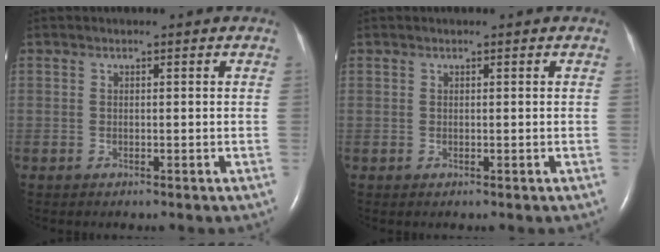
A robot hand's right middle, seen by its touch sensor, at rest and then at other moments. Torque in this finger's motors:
{"motor_torque": [0.20, -0.19, 0.00, 0.01]}